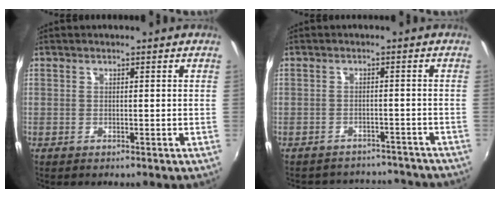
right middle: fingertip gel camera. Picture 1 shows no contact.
{"total": 10.6, "force": [-9.3, 4.6, 1.9], "torque": [-0.043, 0.033, -0.109]}